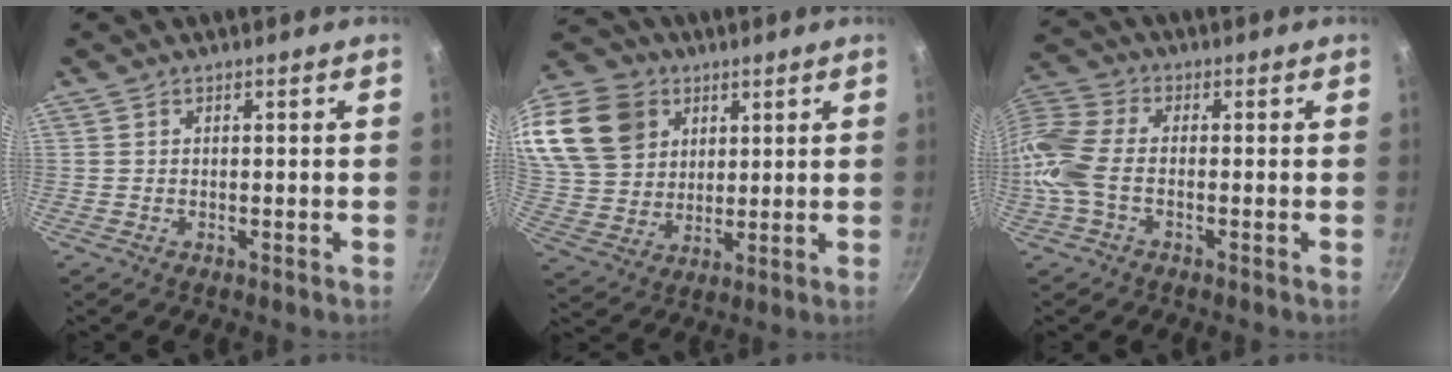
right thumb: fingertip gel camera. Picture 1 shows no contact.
{"total": 20.8, "force": [9.4, 15.9, 9.6], "torque": [-0.197, -0.004, 0.186]}
{"total": 10.7, "force": [-2.2, 6.3, 8.4], "torque": [-0.185, 0.026, -0.069]}